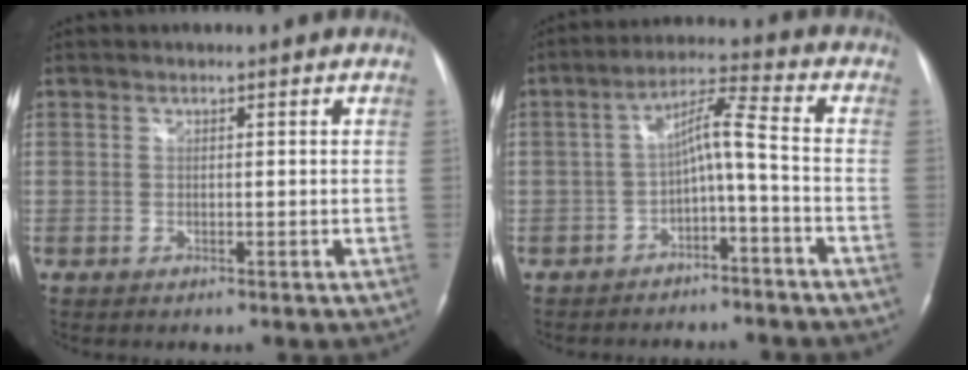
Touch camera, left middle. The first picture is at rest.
{"total": 7.0, "force": [-2.9, 0.4, 6.4], "torque": [-0.109, 0.025, -0.051]}